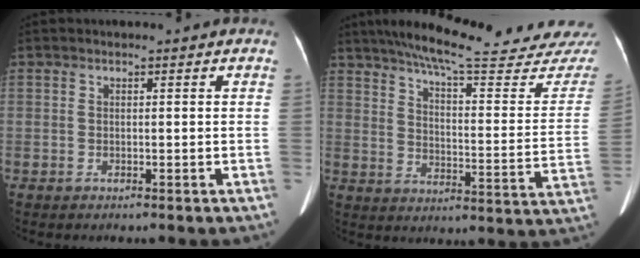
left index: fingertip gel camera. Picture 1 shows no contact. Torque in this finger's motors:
{"motor_torque": [0.65, -1.50, 0.34, 0.09]}